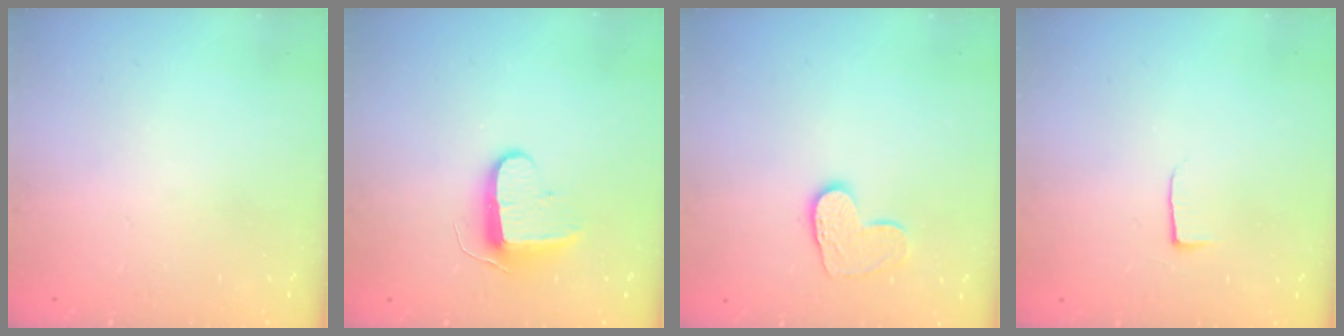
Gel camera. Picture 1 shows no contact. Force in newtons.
{"total": 9.2, "press": 9.2, "slide": 0.7}
{"total": 9.5, "press": 9.5, "slide": 0.7}
{"total": 3.8, "press": 3.8, "slide": 0.5}